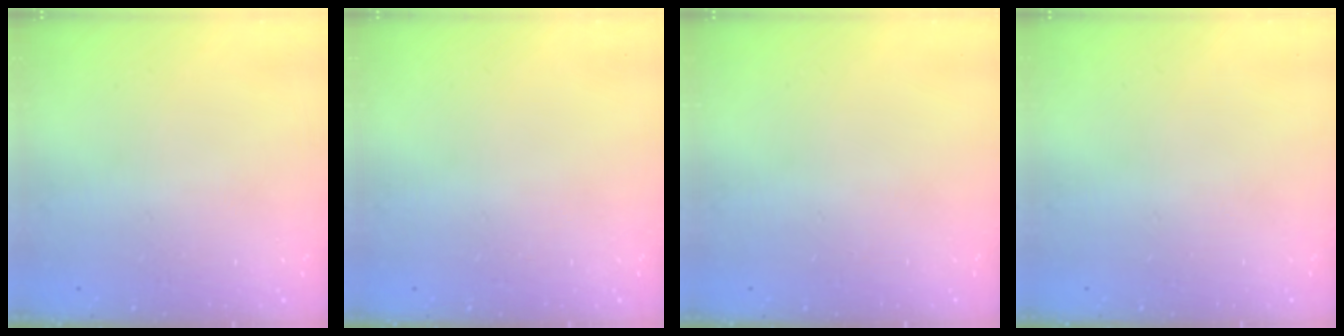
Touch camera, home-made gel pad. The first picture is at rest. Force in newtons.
{"total": 0.0}
{"total": 0.0}
{"total": 0.0}